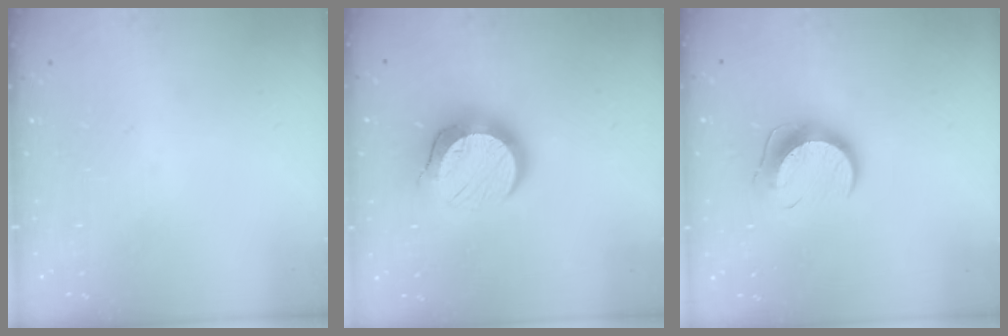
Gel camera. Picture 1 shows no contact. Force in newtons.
{"total": 12.7, "press": 12.7, "slide": 1.1}
{"total": 10.1, "press": 10.1, "slide": 0.1}